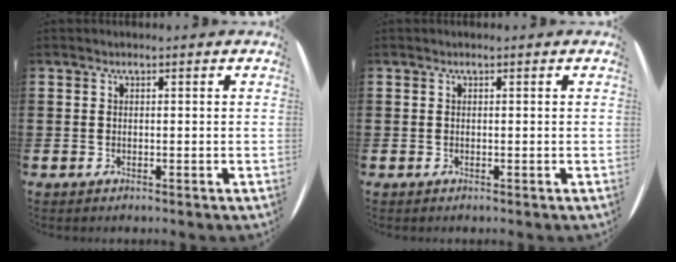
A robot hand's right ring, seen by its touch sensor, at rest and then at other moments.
{"total": 0.0}